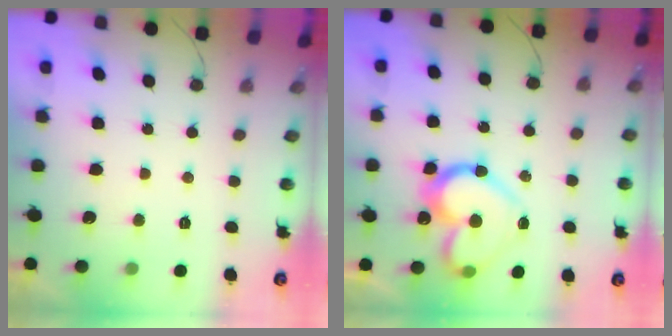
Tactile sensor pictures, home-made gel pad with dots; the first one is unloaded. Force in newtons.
{"total": 17.1, "press": 17.1, "slide": 1.5}